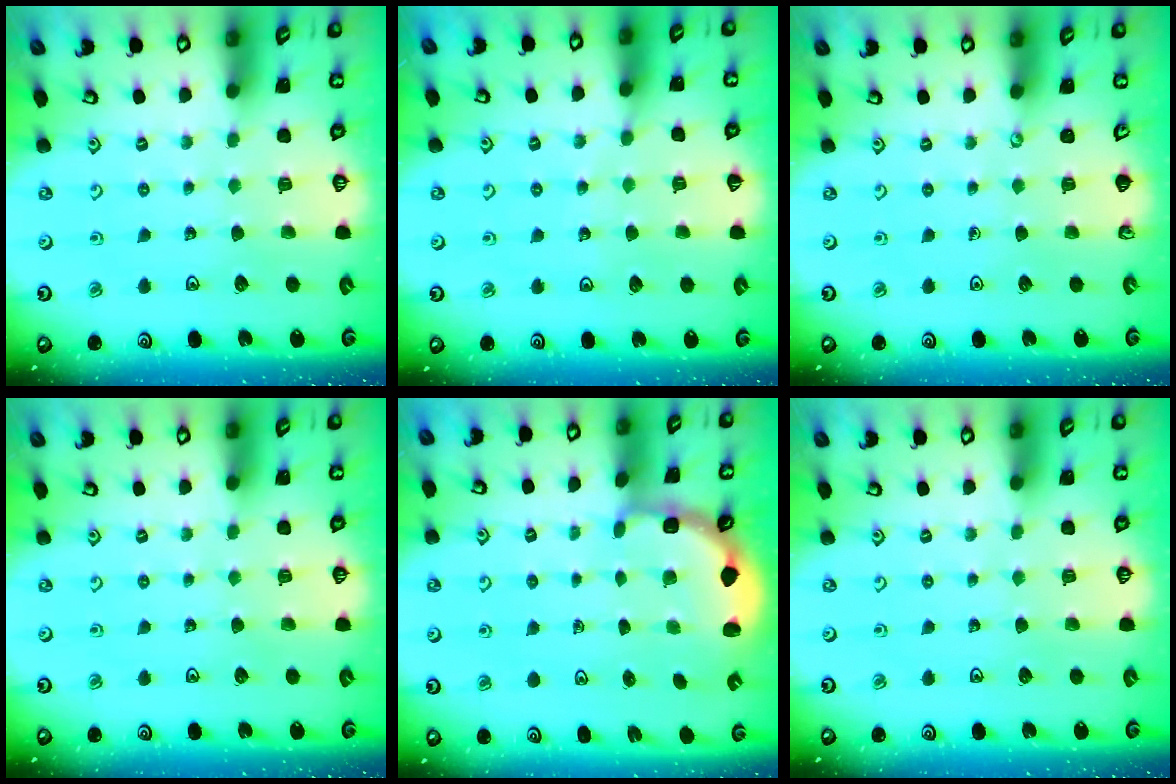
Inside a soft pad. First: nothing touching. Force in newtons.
{"total": 5.8, "press": 5.7, "slide": 0.8}
{"total": 0.0}
{"total": 0.0}
{"total": 2.8, "press": 2.5, "slide": 1.4}
{"total": 0.0}